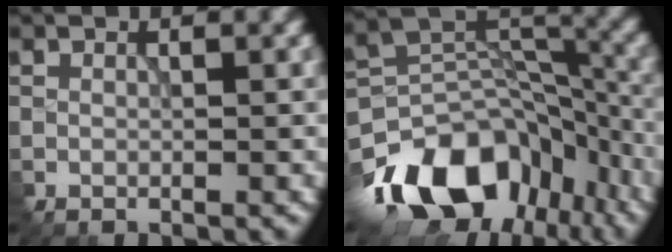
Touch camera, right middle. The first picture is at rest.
{"total": 14.3, "force": [-8.3, 9.0, 7.4], "torque": [-0.151, 0.000, -0.136]}